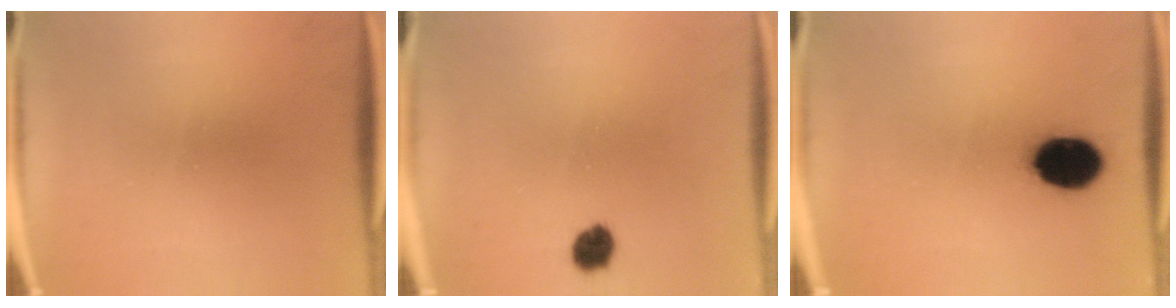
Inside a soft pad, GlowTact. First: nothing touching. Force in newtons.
{"total": 3.8}
{"total": 11.7}